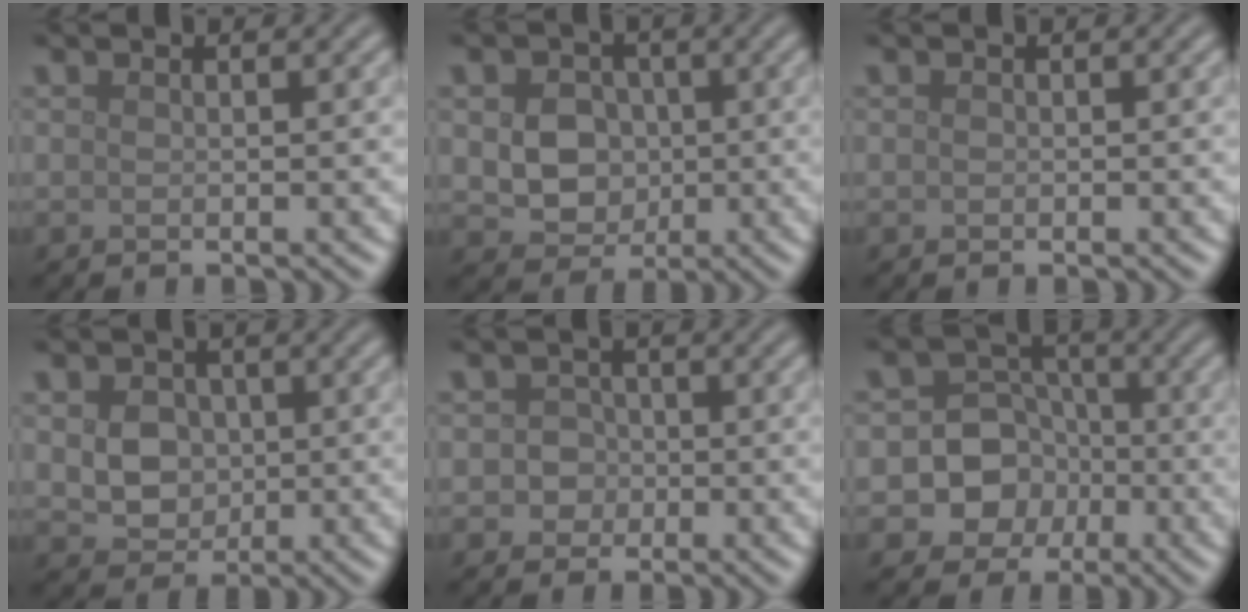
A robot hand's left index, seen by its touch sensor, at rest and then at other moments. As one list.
[{"total": 5.2, "force": [0.3, 4.4, 2.7], "torque": [-0.039, 0.009, -0.008]}, {"total": 0.0}, {"total": 4.2, "force": [0.5, 3.5, 2.3], "torque": [-0.037, 0.002, 0.001]}, {"total": 2.1, "force": [-0.2, 2.1, 0.6], "torque": [0.016, 0.002, -0.014]}, {"total": 8.0, "force": [-2.3, 7.5, 1.7], "torque": [-0.007, 0.010, -0.060]}]